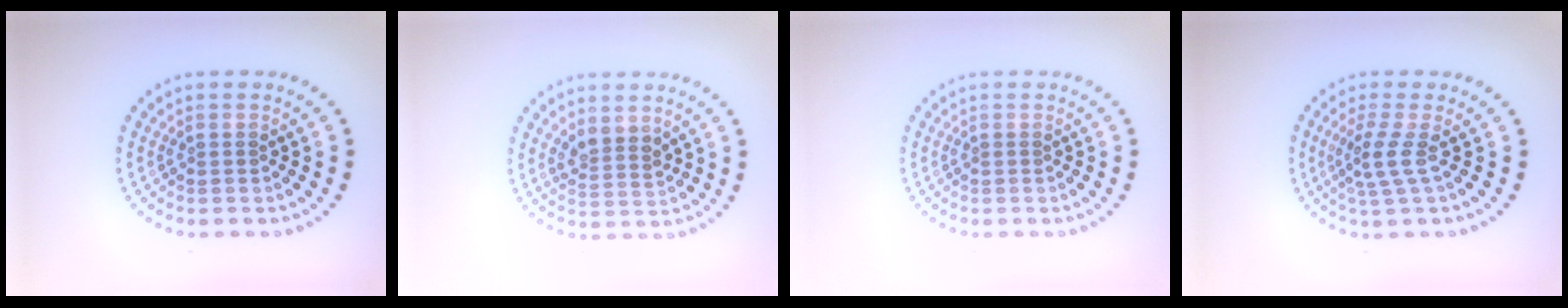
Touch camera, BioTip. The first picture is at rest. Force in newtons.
{"total": 2.3, "press": 1.9, "slide": 1.4}
{"total": 0.0}
{"total": 2.3, "press": 1.6, "slide": 1.6}